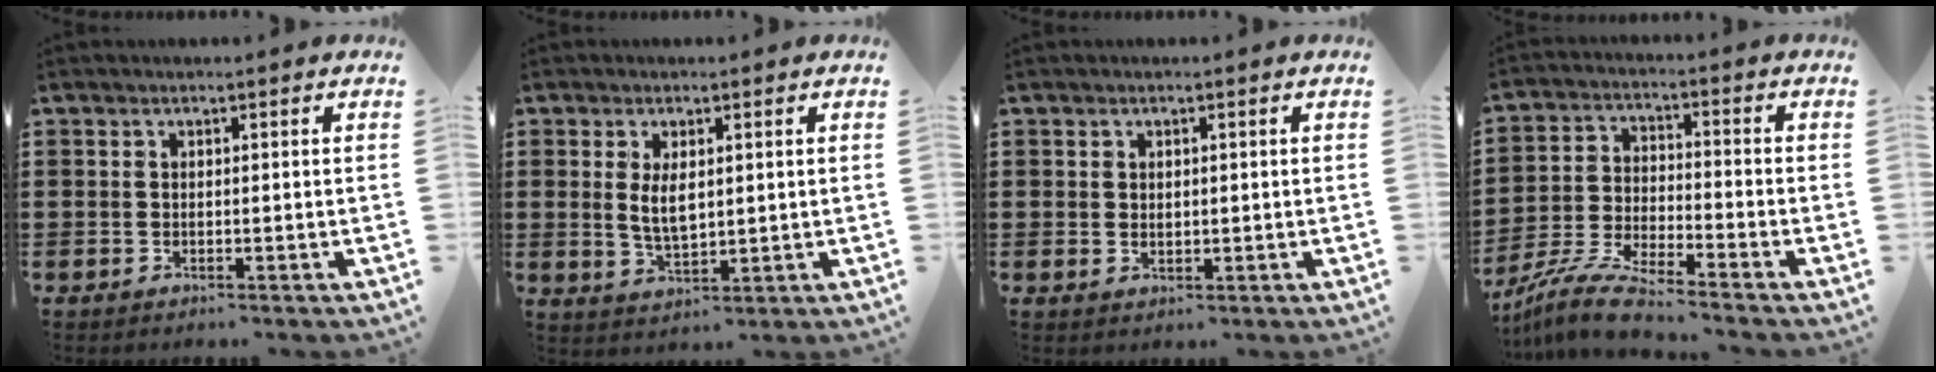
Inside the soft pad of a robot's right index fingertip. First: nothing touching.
{"total": 4.3, "force": [0.7, 1.9, 3.8], "torque": [-0.069, 0.000, 0.011]}
{"total": 1.0, "force": [0.7, 0.7, 0.3], "torque": [-0.007, 0.006, 0.012]}
{"total": 7.5, "force": [-7.1, -0.3, 2.5], "torque": [-0.065, -0.006, -0.142]}